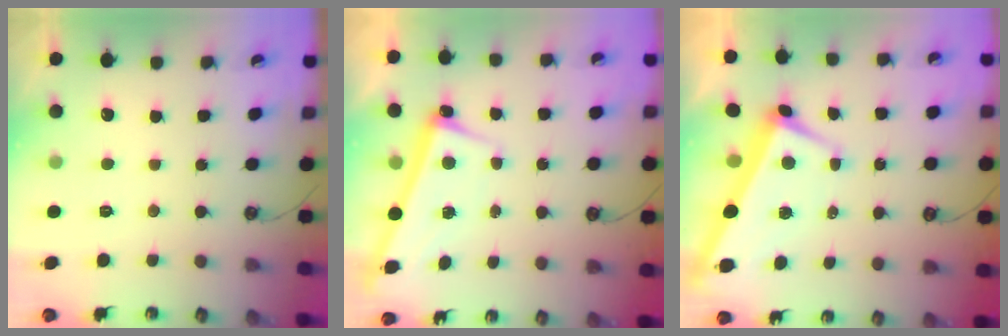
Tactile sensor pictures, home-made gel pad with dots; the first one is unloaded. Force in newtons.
{"total": 2.6, "press": 2.4, "slide": 1.0}
{"total": 1.7, "press": 1.4, "slide": 1.0}